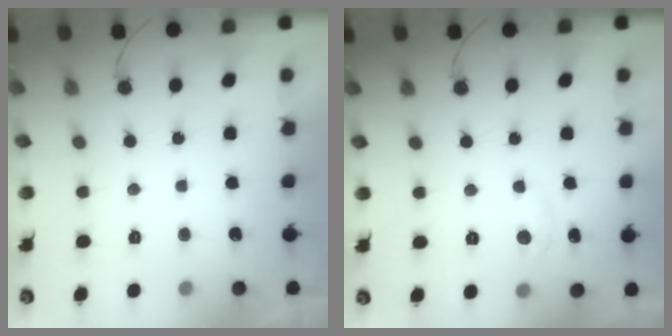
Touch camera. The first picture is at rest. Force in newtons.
{"total": 3.3, "press": 3.3, "slide": 0.4}